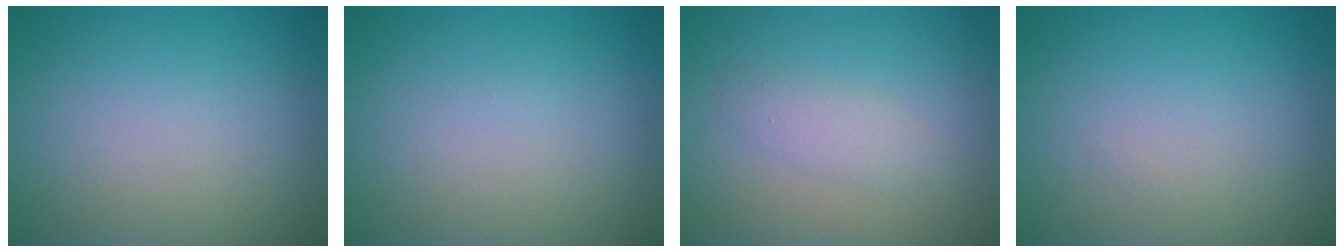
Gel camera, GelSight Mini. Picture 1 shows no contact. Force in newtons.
{"total": 0.0}
{"total": 1.9, "press": 1.9, "slide": 0.1}
{"total": 0.0}